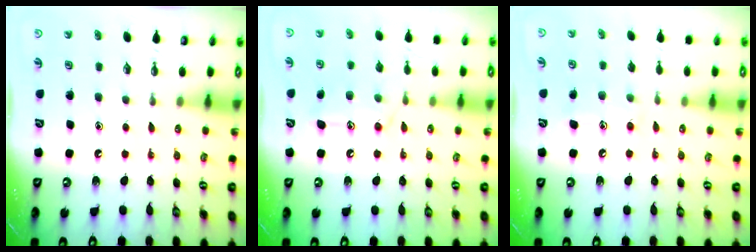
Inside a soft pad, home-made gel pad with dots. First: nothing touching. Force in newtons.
{"total": 13.1, "press": 13.1, "slide": 1.0}
{"total": 9.0, "press": 9.0, "slide": 0.6}